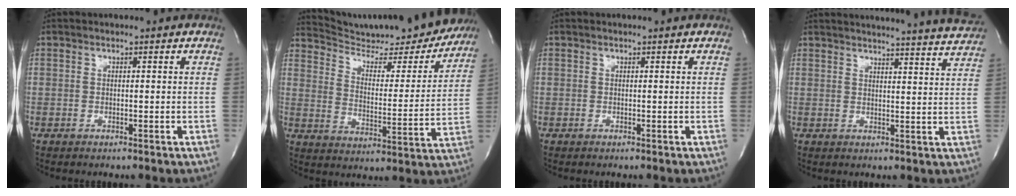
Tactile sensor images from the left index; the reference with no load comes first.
{"total": 21.3, "force": [20.2, 2.7, 6.2], "torque": [-0.092, -0.040, 0.279]}
{"total": 0.0}
{"total": 20.5, "force": [19.8, -0.2, 5.4], "torque": [-0.080, -0.050, 0.234]}